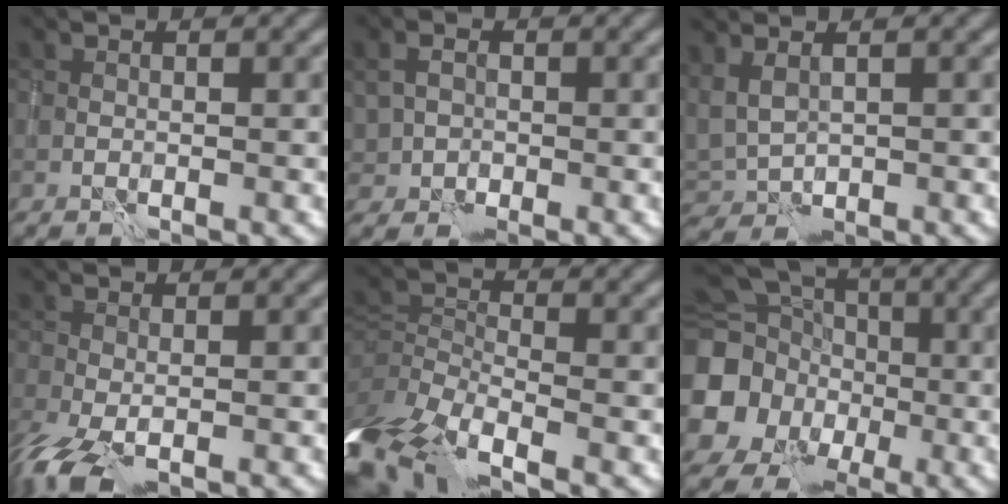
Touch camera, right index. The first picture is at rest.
{"total": 2.0, "force": [-0.1, 1.8, 0.8], "torque": [-0.013, -0.002, -0.003]}
{"total": 3.4, "force": [1.3, 2.0, 2.4], "torque": [-0.052, -0.004, 0.042]}
{"total": 3.9, "force": [-2.1, 1.7, 2.8], "torque": [-0.061, -0.017, -0.045]}
{"total": 10.0, "force": [-6.2, 5.0, 6.0], "torque": [-0.110, -0.005, -0.087]}
{"total": 14.7, "force": [-2.0, 13.8, 4.6], "torque": [-0.144, -0.016, -0.065]}